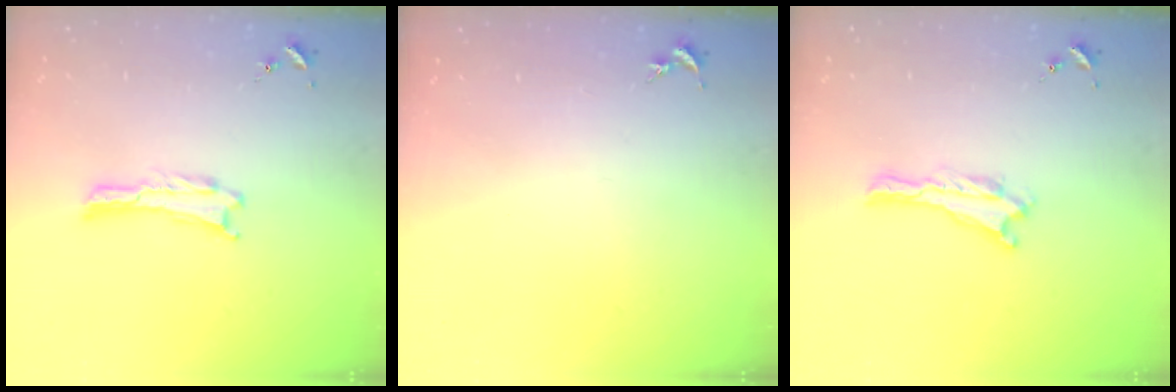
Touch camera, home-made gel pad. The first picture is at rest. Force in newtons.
{"total": 0.0}
{"total": 0.0}